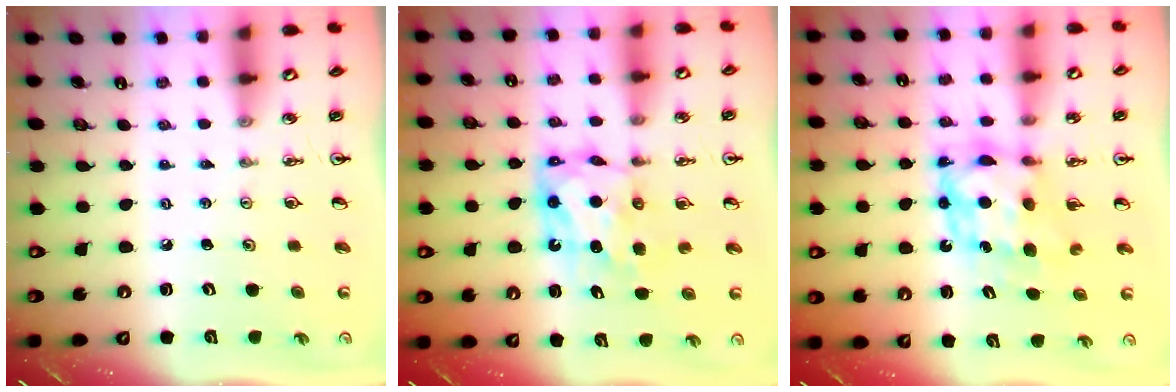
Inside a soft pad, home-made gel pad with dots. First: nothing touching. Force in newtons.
{"total": 7.2, "press": 7.2, "slide": 0.0}
{"total": 7.6, "press": 7.6, "slide": 0.4}